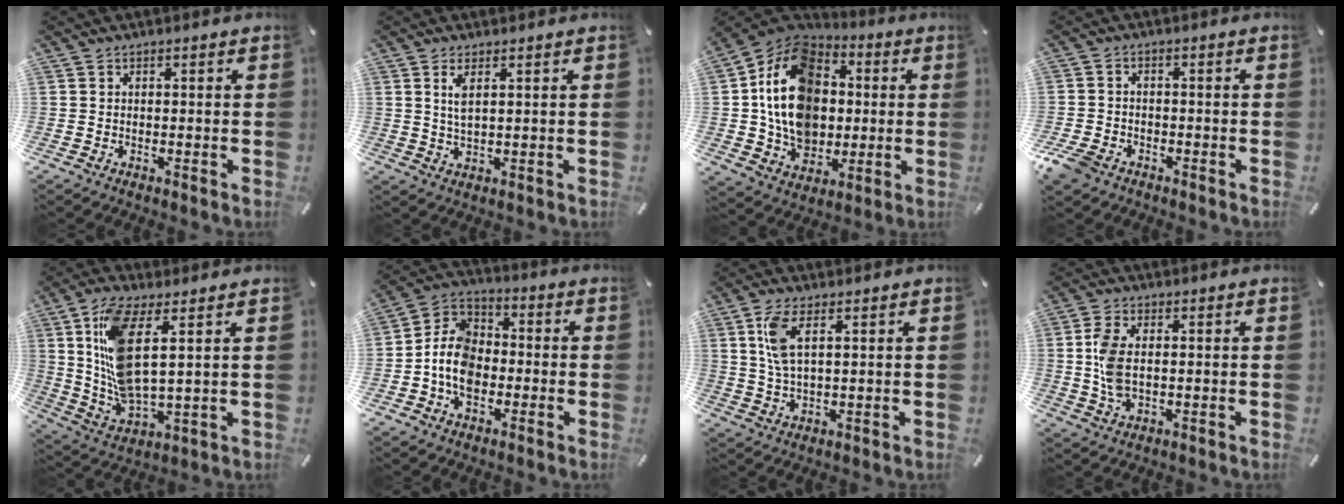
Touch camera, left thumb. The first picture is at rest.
{"total": 3.6, "force": [1.6, 1.2, 3.0], "torque": [-0.058, 0.000, 0.025]}
{"total": 18.4, "force": [0.1, 15.3, 10.2], "torque": [-0.196, 0.004, 0.004]}
{"total": 4.6, "force": [-3.1, 2.8, 1.8], "torque": [-0.052, 0.013, -0.063]}
{"total": 13.6, "force": [4.9, 5.0, 11.7], "torque": [-0.267, -0.021, 0.087]}
{"total": 9.6, "force": [-3.4, 7.3, 5.3], "torque": [-0.135, 0.014, -0.071]}
{"total": 6.5, "force": [2.5, 2.6, 5.4], "torque": [-0.123, 0.002, 0.042]}
{"total": 7.4, "force": [0.6, 3.9, 6.2], "torque": [-0.139, -0.001, 0.004]}